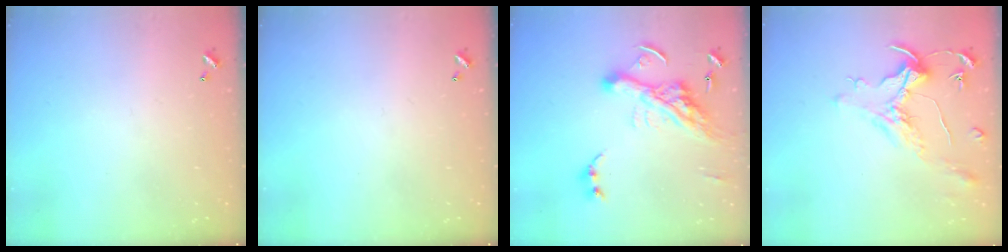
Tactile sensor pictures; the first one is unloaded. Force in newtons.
{"total": 0.0}
{"total": 14.4, "press": 14.3, "slide": 1.9}
{"total": 1.5, "press": 1.3, "slide": 0.7}